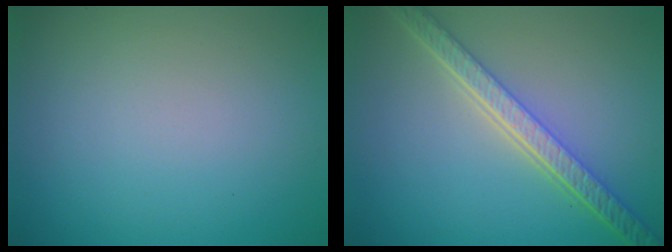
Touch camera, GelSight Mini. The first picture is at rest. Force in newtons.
{"total": 5.6, "press": 4.2, "slide": 3.7}